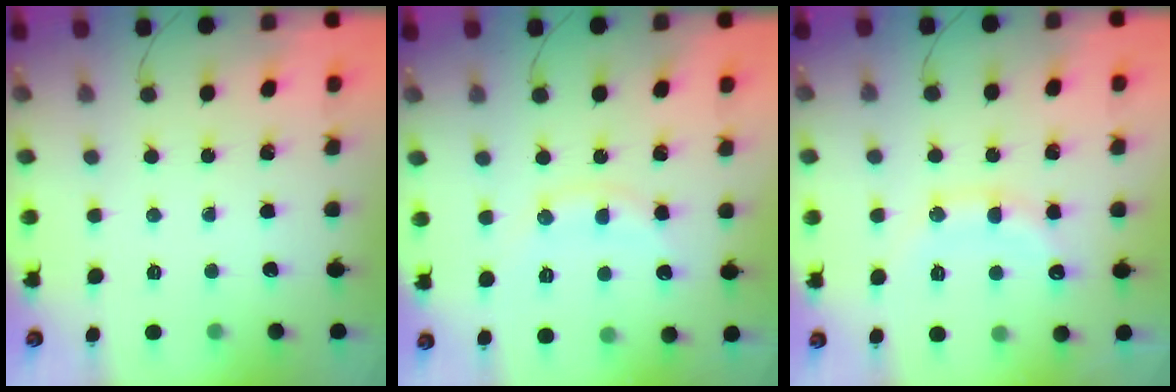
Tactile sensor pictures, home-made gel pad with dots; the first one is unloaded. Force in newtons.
{"total": 9.2, "press": 9.1, "slide": 0.5}
{"total": 12.6, "press": 12.6, "slide": 0.9}